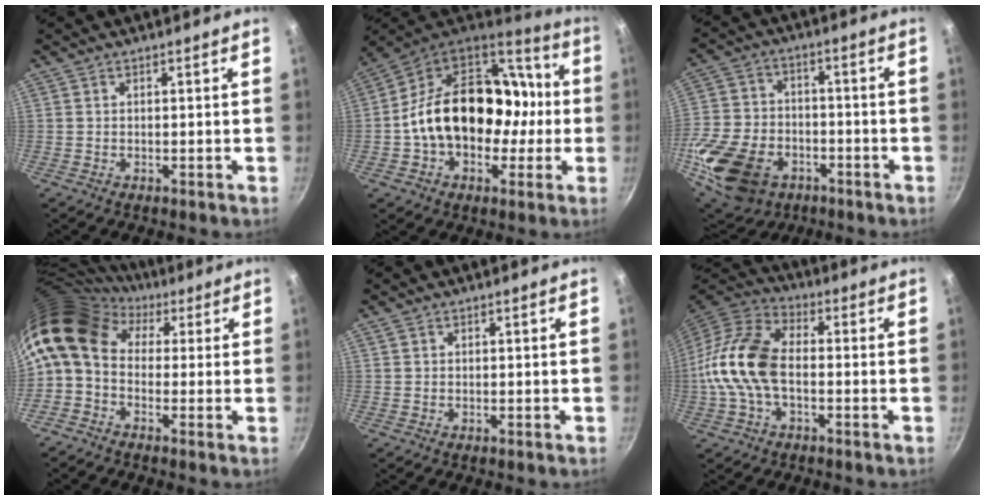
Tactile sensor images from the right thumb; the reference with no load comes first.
{"total": 24.9, "force": [-1.5, 18.0, 17.2], "torque": [-0.248, 0.067, -0.023]}
{"total": 23.0, "force": [-8.9, 16.2, 13.7], "torque": [-0.279, 0.026, -0.151]}
{"total": 14.4, "force": [2.8, 10.5, 9.4], "torque": [-0.187, 0.035, 0.027]}
{"total": 0.6, "force": [0.2, 0.5, 0.2], "torque": [-0.002, 0.003, 0.003]}
{"total": 15.0, "force": [-1.8, 8.9, 11.9], "torque": [-0.224, 0.039, -0.051]}